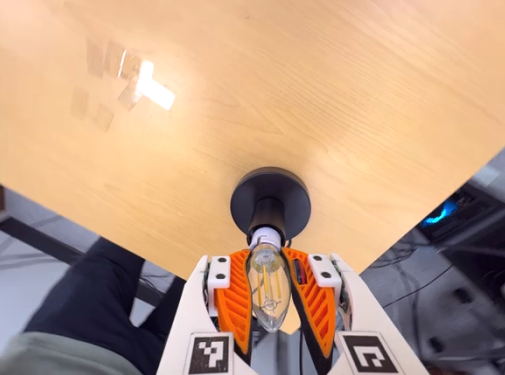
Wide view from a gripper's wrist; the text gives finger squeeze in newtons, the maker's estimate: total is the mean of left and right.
{"total": 23.9, "left": 25.5, "right": 22.3}